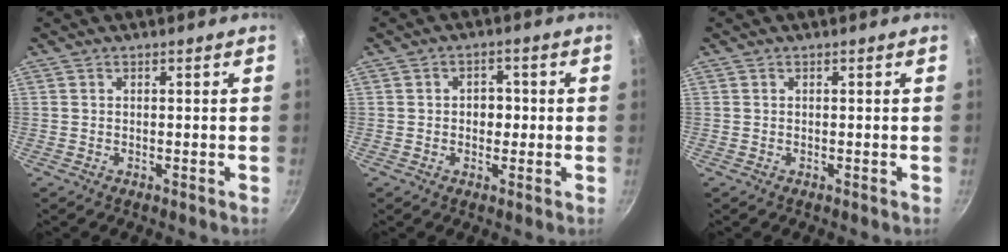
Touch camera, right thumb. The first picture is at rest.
{"total": 3.9, "force": [0.0, 3.0, 2.4], "torque": [-0.011, 0.009, -0.003]}
{"total": 0.0}